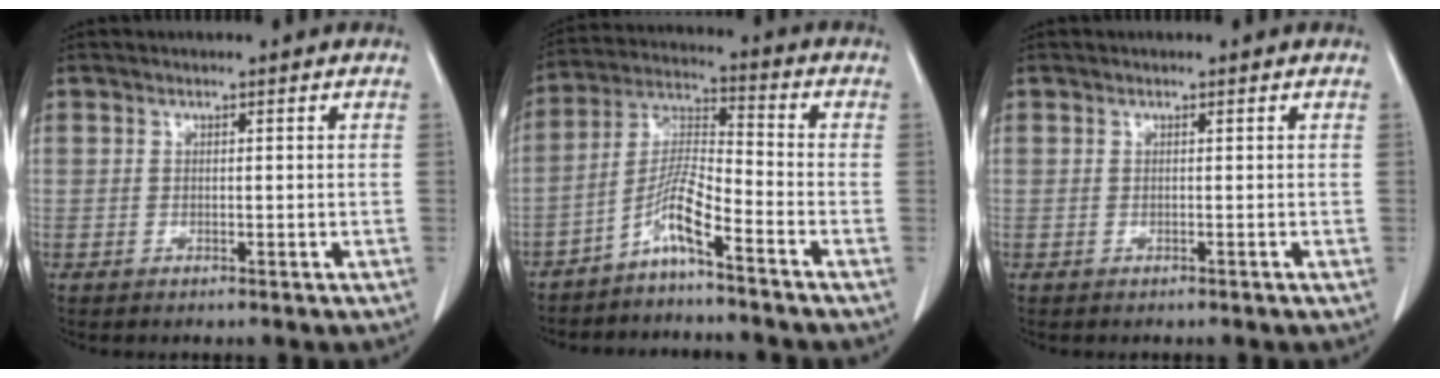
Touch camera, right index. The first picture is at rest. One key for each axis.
{"total": 6.7, "fx": -4.6, "fy": 0.1, "fz": 4.9, "tx": -0.105, "ty": 0.001, "tz": -0.096}
{"total": 0.0}